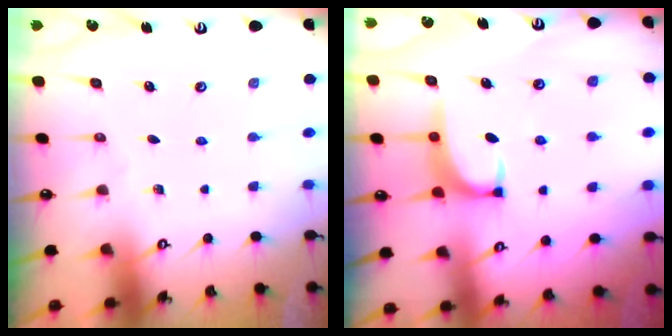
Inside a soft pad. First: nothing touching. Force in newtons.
{"total": 2.3, "press": 2.3, "slide": 0.6}